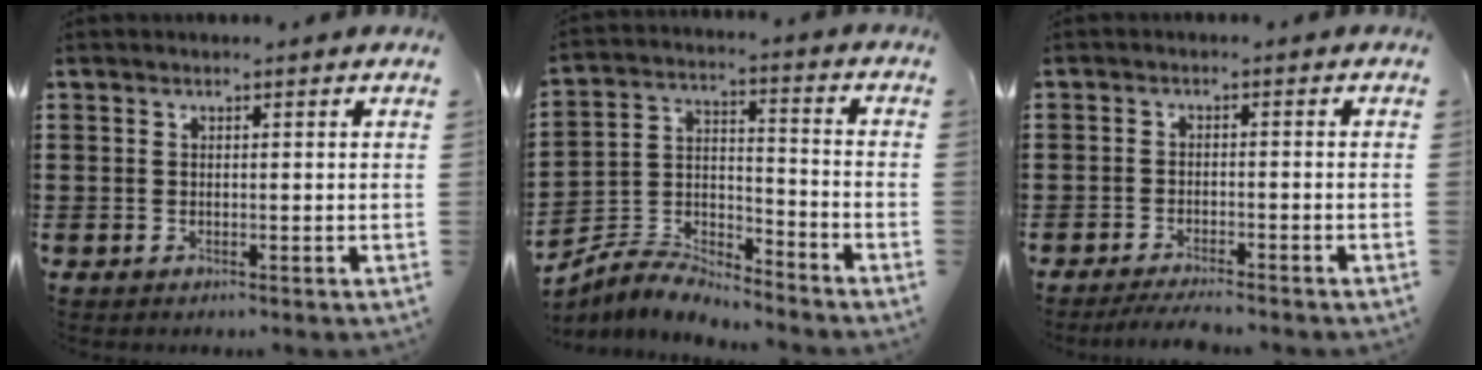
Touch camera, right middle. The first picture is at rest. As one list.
[{"total": 6.4, "force": [-6.2, 0.9, 0.8], "torque": [-0.031, 0.002, -0.129]}, {"total": 2.8, "force": [-2.6, -0.1, 1.0], "torque": [-0.017, -0.002, -0.050]}]